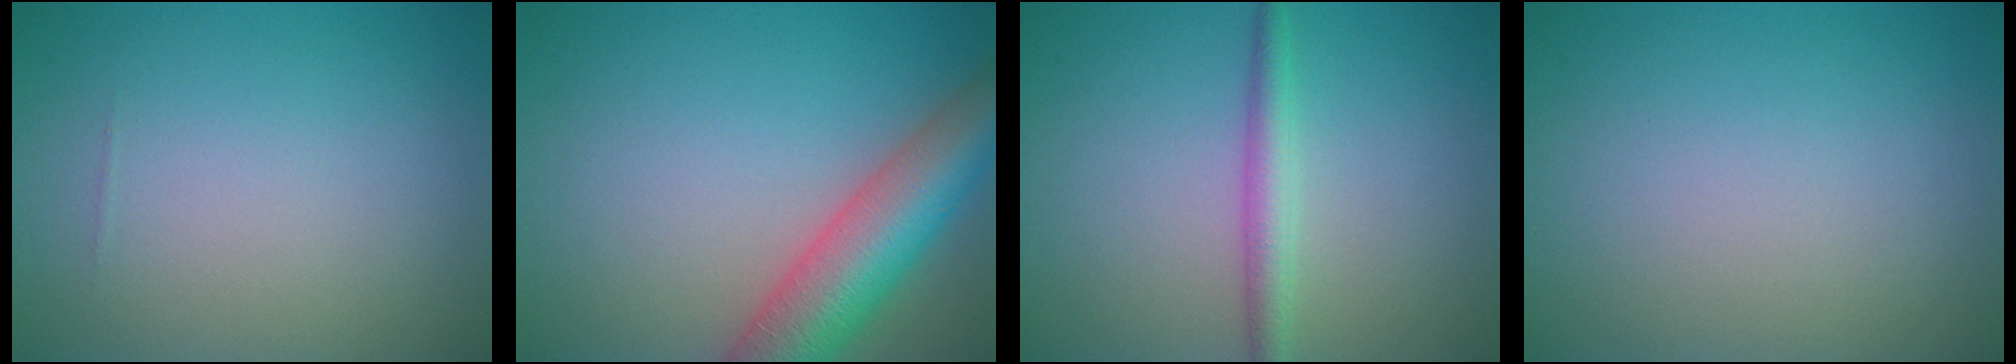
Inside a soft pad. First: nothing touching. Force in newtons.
{"total": 8.5, "press": 8.5, "slide": 0.4}
{"total": 2.5, "press": 2.5, "slide": 0.0}
{"total": 0.0}